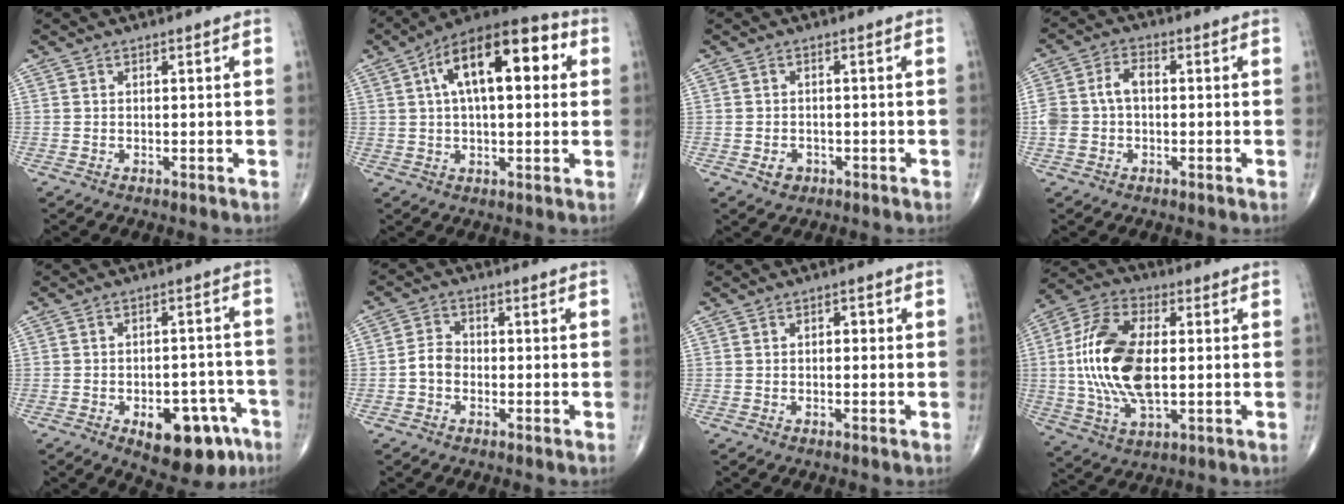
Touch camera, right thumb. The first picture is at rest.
{"total": 18.3, "force": [4.9, 8.3, 15.6], "torque": [-0.223, 0.026, 0.066]}
{"total": 2.5, "force": [-1.1, 2.1, 1.0], "torque": [-0.009, 0.005, -0.012]}
{"total": 6.4, "force": [-0.1, 4.3, 4.8], "torque": [-0.104, 0.026, -0.004]}
{"total": 13.7, "force": [-6.8, 7.2, 9.5], "torque": [-0.096, 0.041, -0.083]}
{"total": 3.6, "force": [-1.1, 2.8, 2.0], "torque": [-0.028, 0.014, -0.029]}
{"total": 1.5, "force": [0.1, 0.9, 1.2], "torque": [-0.007, 0.004, -0.004]}
{"total": 17.8, "force": [0.4, 9.2, 15.3], "torque": [-0.313, 0.005, 0.006]}